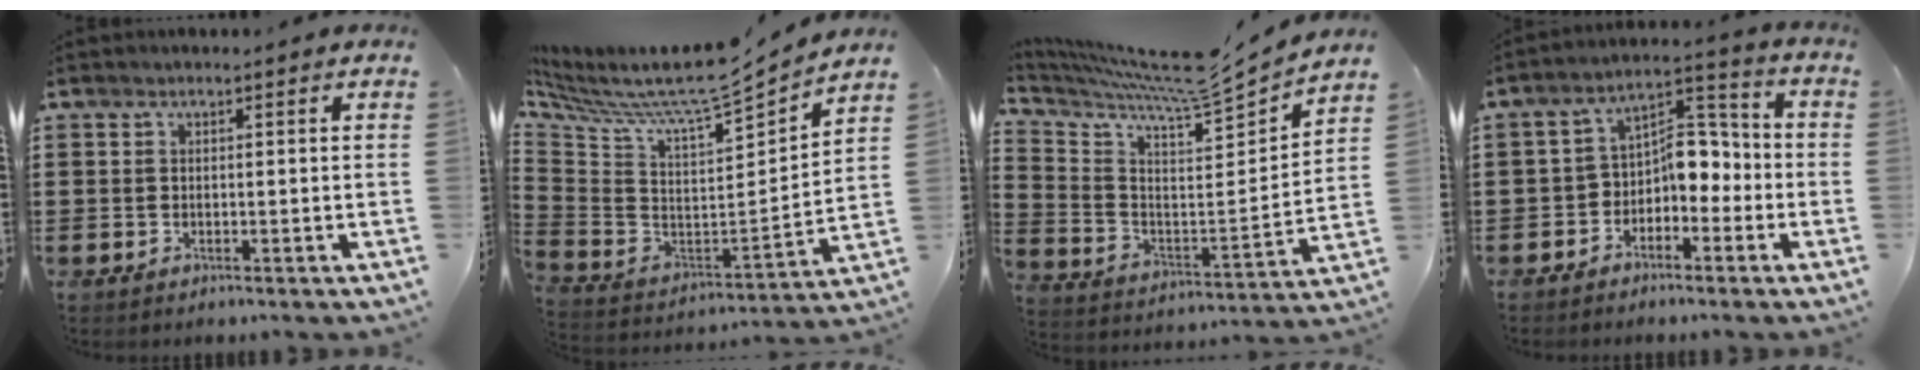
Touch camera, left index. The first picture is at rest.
{"total": 8.5, "force": [6.9, 0.9, 4.7], "torque": [-0.120, -0.061, 0.110]}
{"total": 7.4, "force": [6.9, 0.0, 2.7], "torque": [-0.088, -0.062, 0.112]}
{"total": 5.8, "force": [-1.7, 4.0, 3.7], "torque": [-0.066, 0.007, -0.038]}